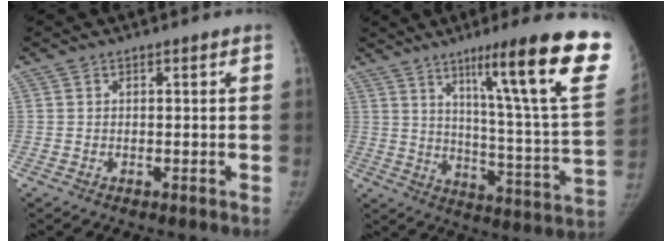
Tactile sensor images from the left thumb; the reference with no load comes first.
{"total": 27.5, "force": [14.9, 2.8, 23.0], "torque": [-0.288, -0.059, 0.219]}